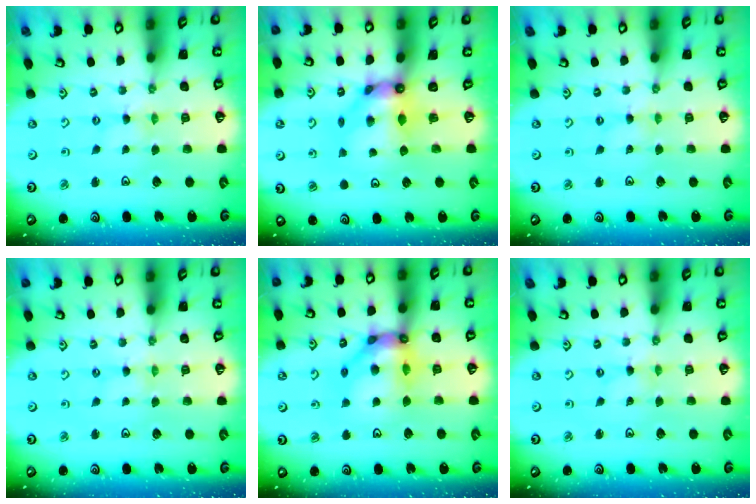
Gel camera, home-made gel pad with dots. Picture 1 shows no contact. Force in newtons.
{"total": 8.5, "press": 8.5, "slide": 0.6}
{"total": 0.7, "press": 0.7, "slide": 0.2}
{"total": 0.8, "press": 0.8, "slide": 0.2}
{"total": 14.4, "press": 14.3, "slide": 2.0}
{"total": 0.0}